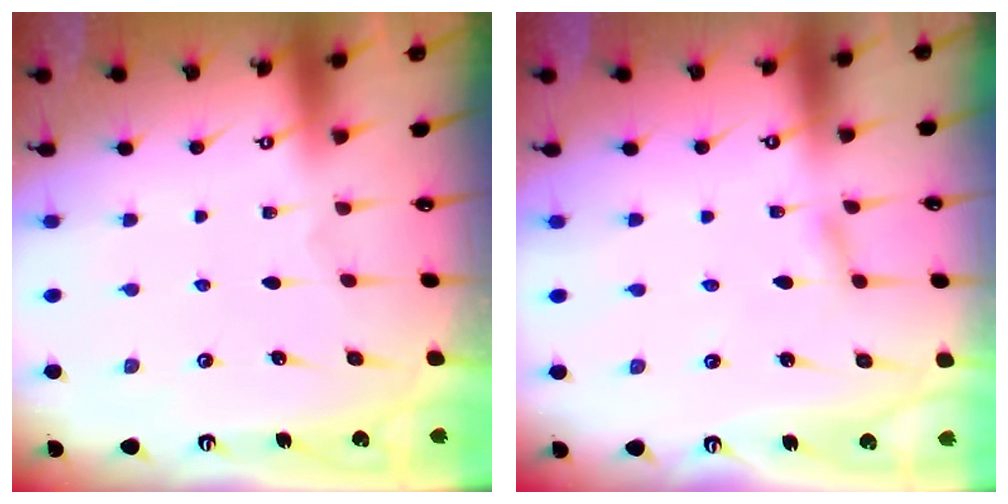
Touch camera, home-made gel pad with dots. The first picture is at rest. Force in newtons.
{"total": 1.5, "press": 1.5, "slide": 0.1}